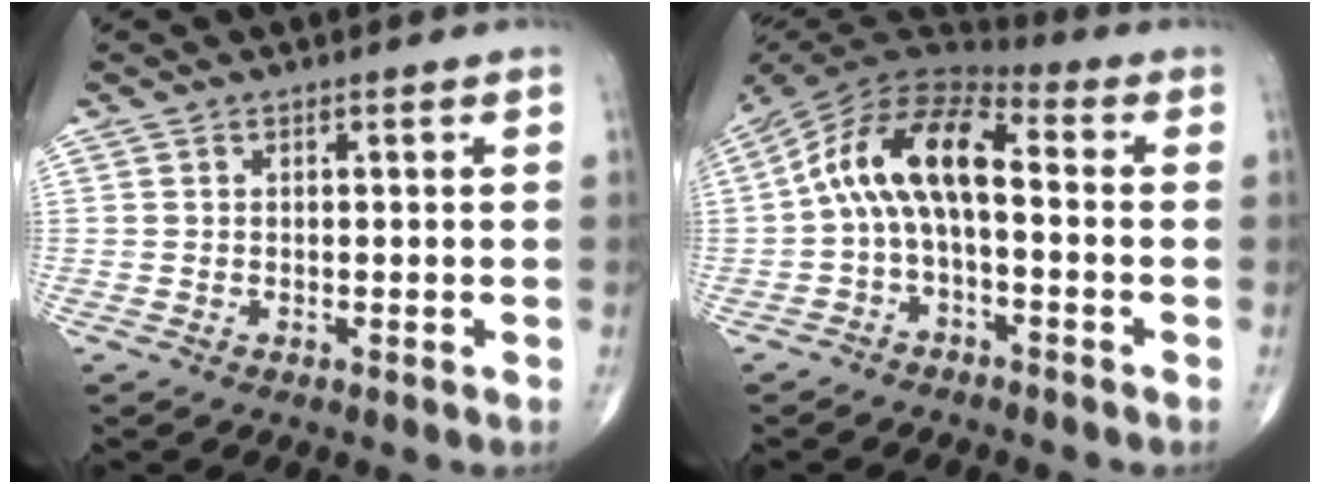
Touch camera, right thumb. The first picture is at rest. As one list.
[{"total": 13.1, "force": [-0.4, 6.3, 11.5], "torque": [-0.204, 0.048, -0.021]}]